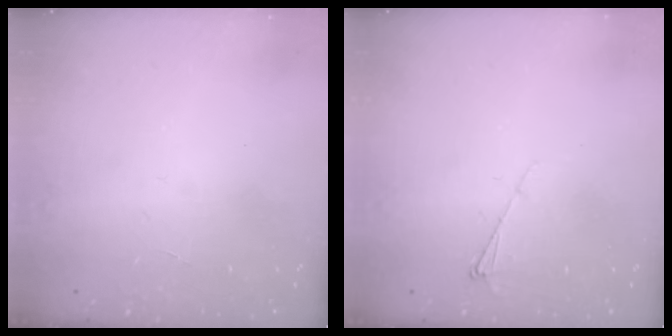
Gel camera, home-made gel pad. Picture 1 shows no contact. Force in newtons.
{"total": 4.3, "press": 4.2, "slide": 0.6}